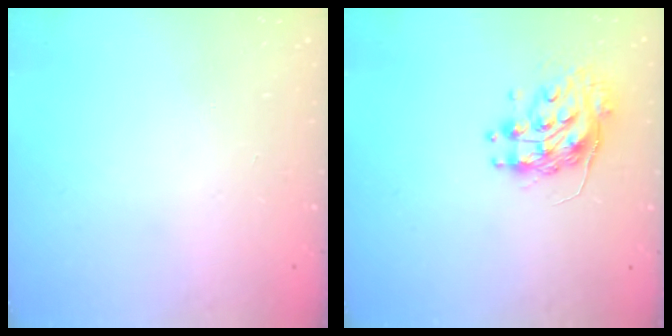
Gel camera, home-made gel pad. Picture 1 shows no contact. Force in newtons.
{"total": 9.8, "press": 9.8, "slide": 0.7}